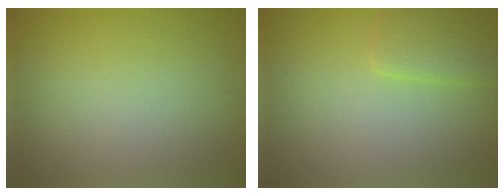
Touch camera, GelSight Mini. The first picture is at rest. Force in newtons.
{"total": 2.4, "press": 2.3, "slide": 0.2}